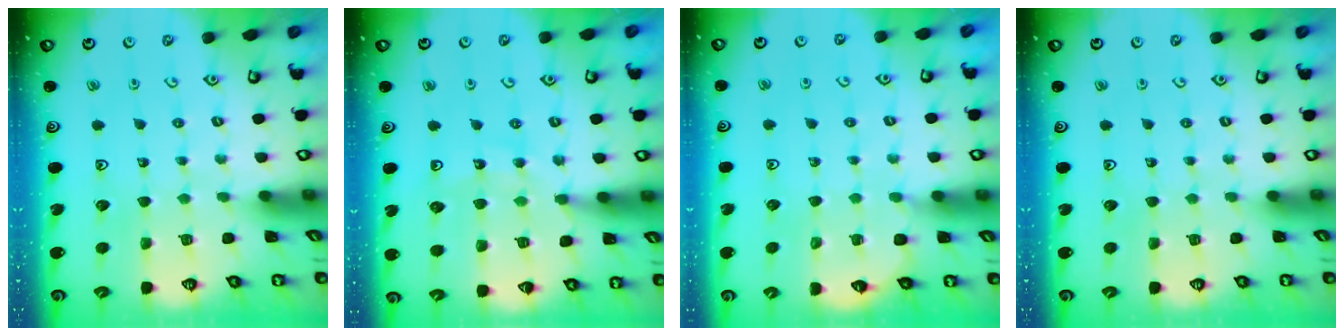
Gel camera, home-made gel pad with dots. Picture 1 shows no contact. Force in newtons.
{"total": 12.1, "press": 11.6, "slide": 3.5}
{"total": 4.9, "press": 4.4, "slide": 2.1}
{"total": 0.0}